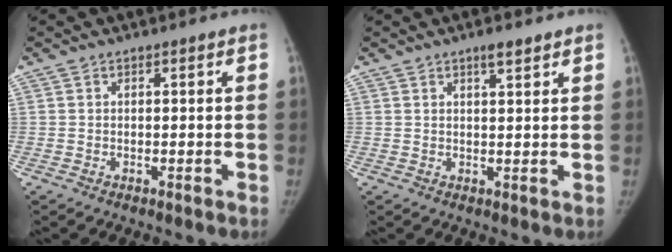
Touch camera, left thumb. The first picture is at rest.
{"total": 2.9, "force": [2.0, 0.7, 2.0], "torque": [-0.021, -0.012, 0.031]}